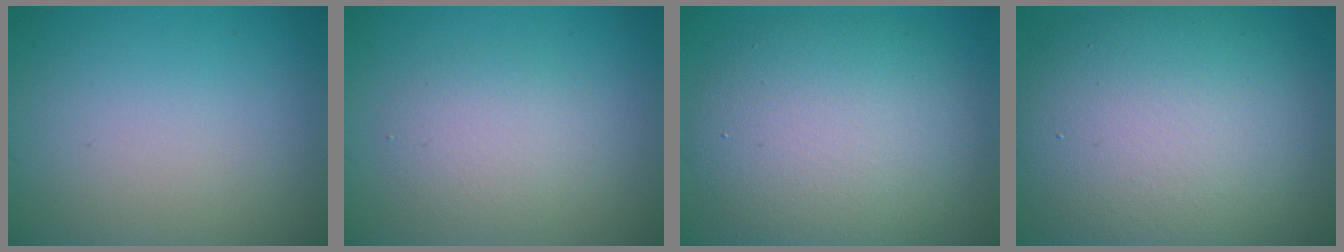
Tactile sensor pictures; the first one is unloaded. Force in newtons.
{"total": 2.9, "press": 2.9, "slide": 0.3}
{"total": 9.4, "press": 9.3, "slide": 1.0}
{"total": 13.4, "press": 13.4, "slide": 0.5}